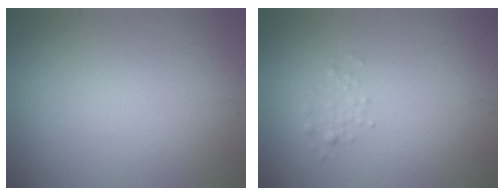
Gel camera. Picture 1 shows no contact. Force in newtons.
{"total": 1.0, "press": 1.0, "slide": 0.0}